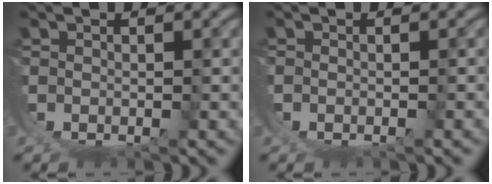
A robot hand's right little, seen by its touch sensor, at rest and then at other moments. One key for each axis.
{"total": 0.0}